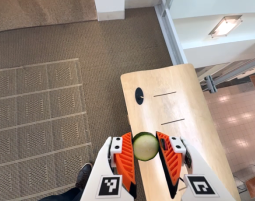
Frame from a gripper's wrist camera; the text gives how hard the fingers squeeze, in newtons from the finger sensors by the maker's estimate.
{"total": 10.1, "left": 10.3, "right": 10.0}